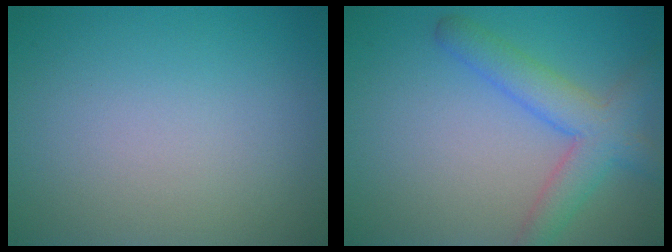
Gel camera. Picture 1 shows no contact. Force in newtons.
{"total": 4.8, "press": 4.8, "slide": 0.2}